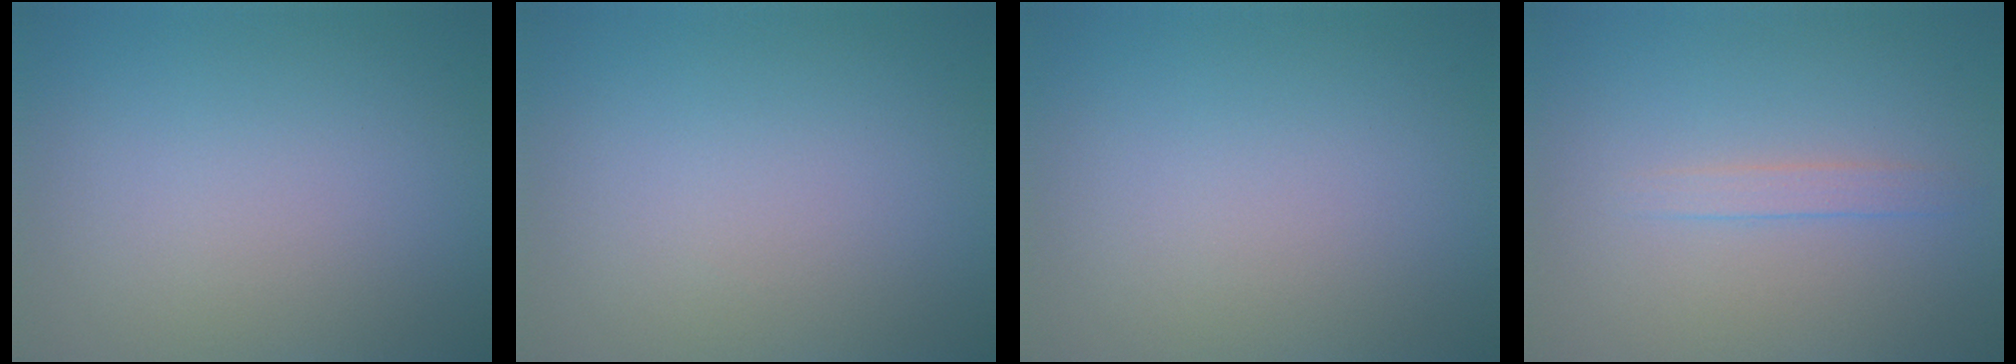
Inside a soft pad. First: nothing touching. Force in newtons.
{"total": 0.0}
{"total": 0.0}
{"total": 1.3, "press": 1.3, "slide": 0.1}